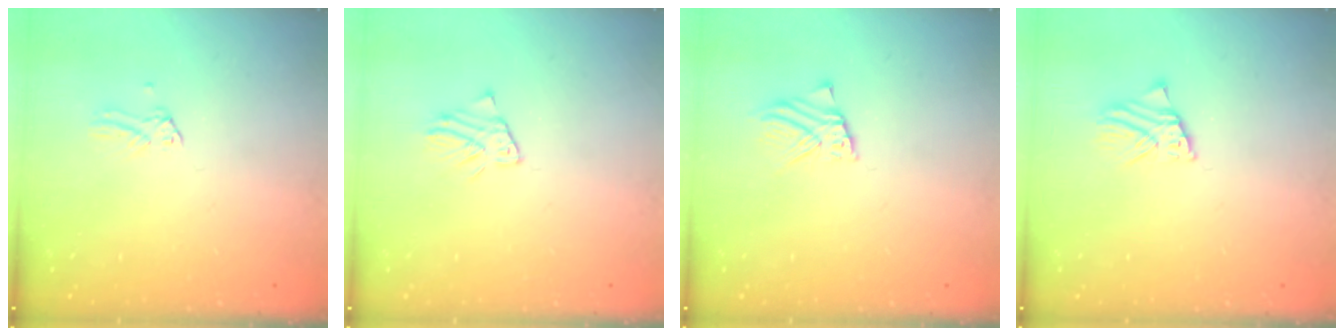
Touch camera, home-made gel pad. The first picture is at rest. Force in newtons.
{"total": 1.8, "press": 1.7, "slide": 0.1}
{"total": 2.1, "press": 2.1, "slide": 0.0}
{"total": 2.6, "press": 2.6, "slide": 0.2}